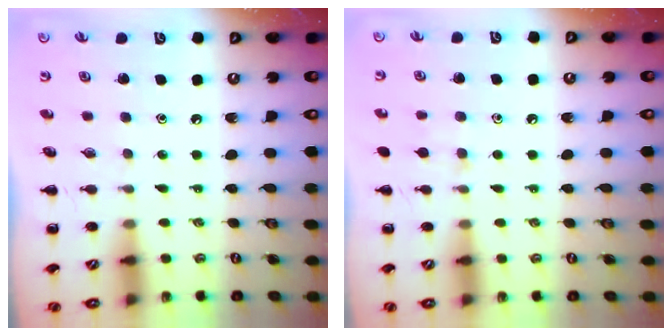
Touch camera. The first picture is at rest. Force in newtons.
{"total": 5.8, "press": 5.4, "slide": 2.2}